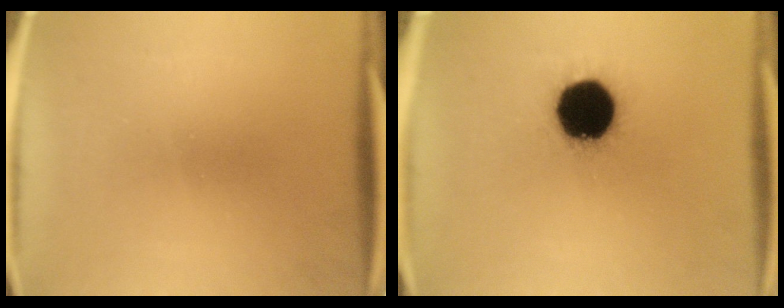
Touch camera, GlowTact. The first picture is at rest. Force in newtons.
{"total": 20.0}